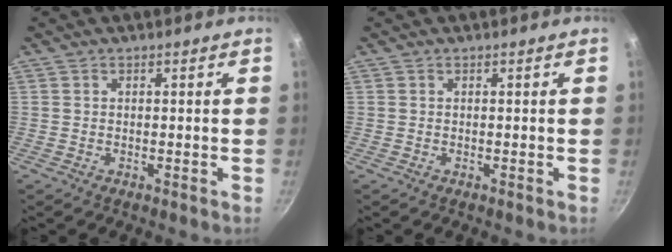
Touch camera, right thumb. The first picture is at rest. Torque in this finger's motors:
{"motor_torque": [0.00, 0.00, 0.00, 0.00, 0.00]}